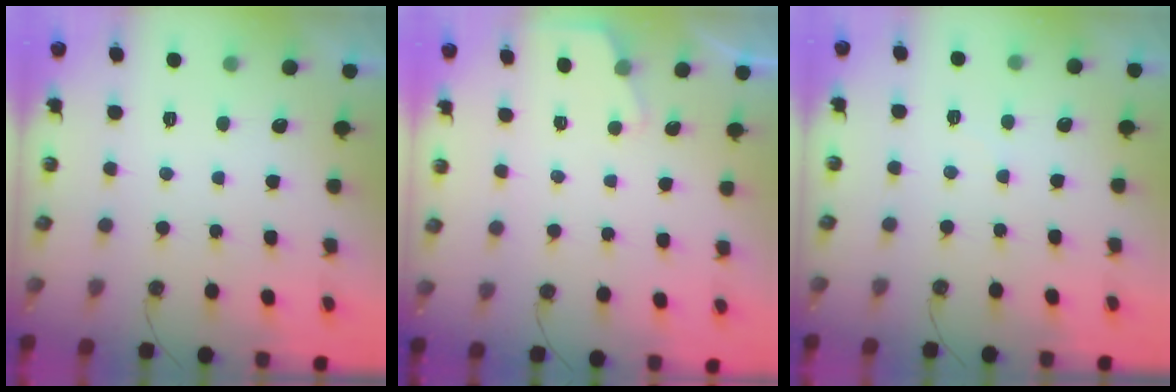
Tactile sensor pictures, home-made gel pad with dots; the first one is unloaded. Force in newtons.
{"total": 2.3, "press": 2.3, "slide": 0.3}
{"total": 4.1, "press": 4.0, "slide": 0.7}